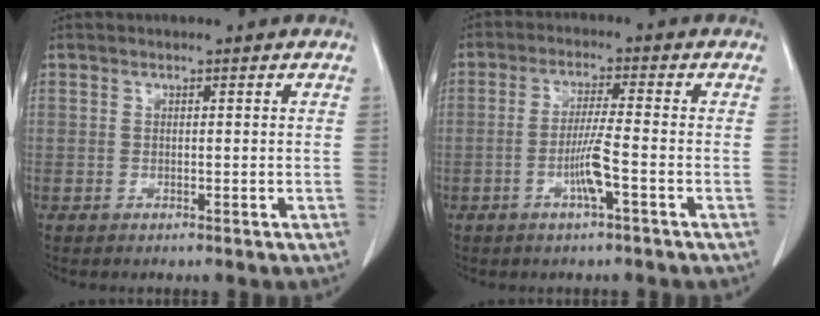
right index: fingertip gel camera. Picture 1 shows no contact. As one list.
[{"total": 5.2, "force": [-1.9, -0.3, 4.8], "torque": [-0.097, -0.002, -0.037]}]